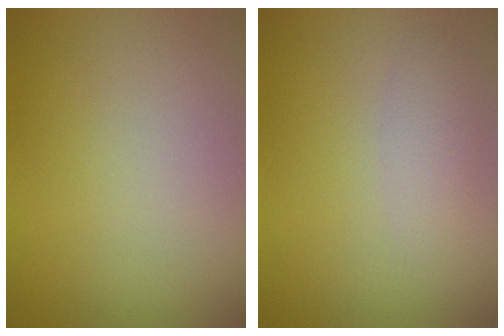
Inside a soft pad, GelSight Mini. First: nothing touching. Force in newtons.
{"total": 1.5, "press": 1.5, "slide": 0.1}